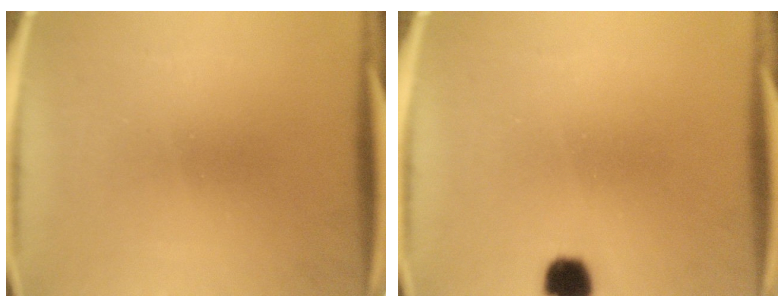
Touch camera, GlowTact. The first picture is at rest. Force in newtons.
{"total": 4.8}